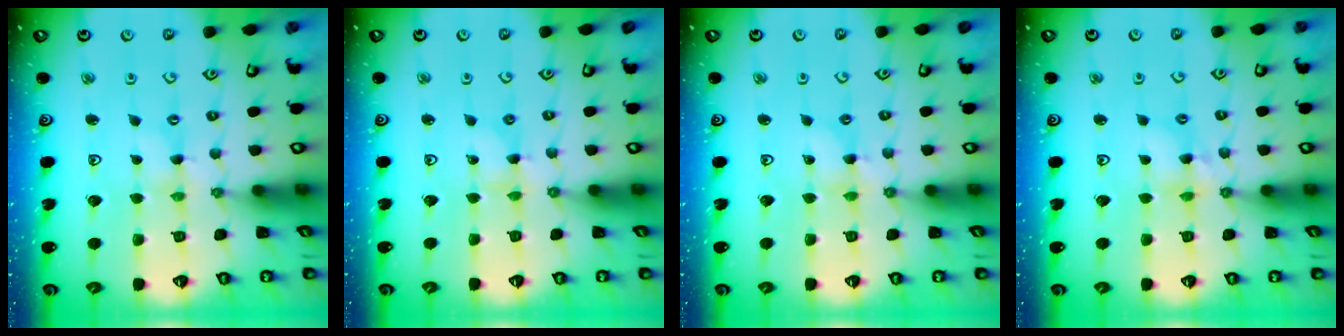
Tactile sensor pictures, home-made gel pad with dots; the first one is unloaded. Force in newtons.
{"total": 0.8, "press": 0.8, "slide": 0.1}
{"total": 1.1, "press": 1.1, "slide": 0.1}
{"total": 5.0, "press": 5.0, "slide": 0.4}